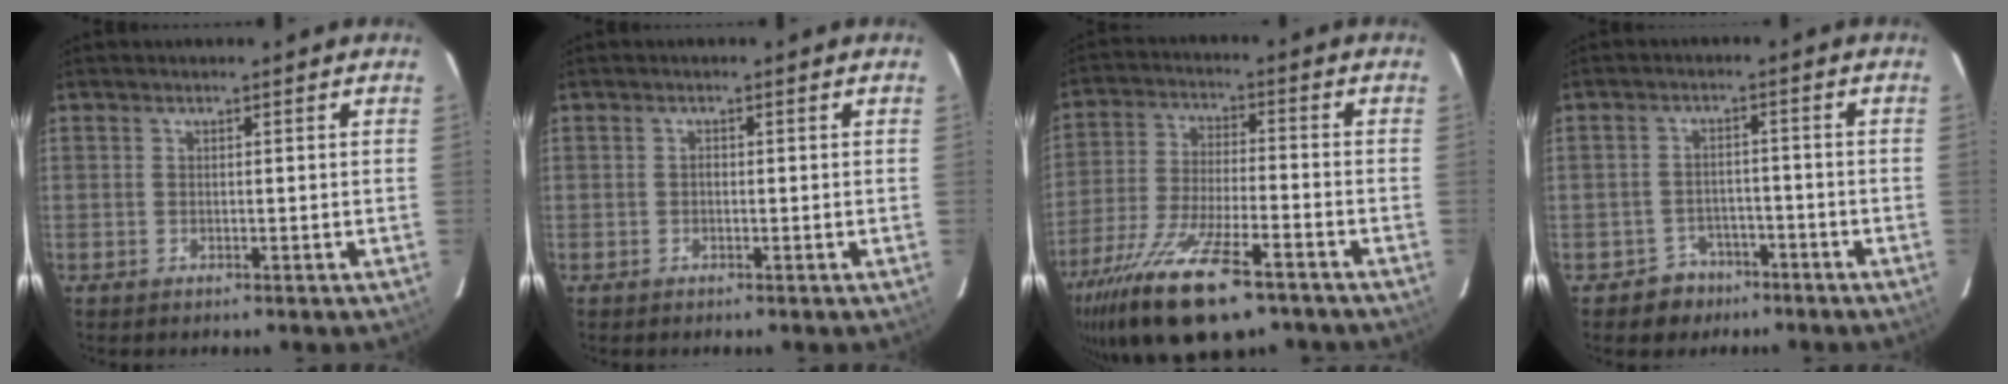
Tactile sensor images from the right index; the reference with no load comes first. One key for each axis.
{"total": 0.5, "fx": -0.2, "fy": 0.4, "fz": 0.3, "tx": -0.004, "ty": 0.003, "tz": -0.005}
{"total": 19.4, "fx": -13.1, "fy": 5.7, "fz": 13.1, "tx": -0.267, "ty": -0.056, "tz": -0.231}
{"total": 5.3, "fx": -3.6, "fy": 3.9, "fz": 0.3, "tx": -0.019, "ty": 0.021, "tz": -0.048}